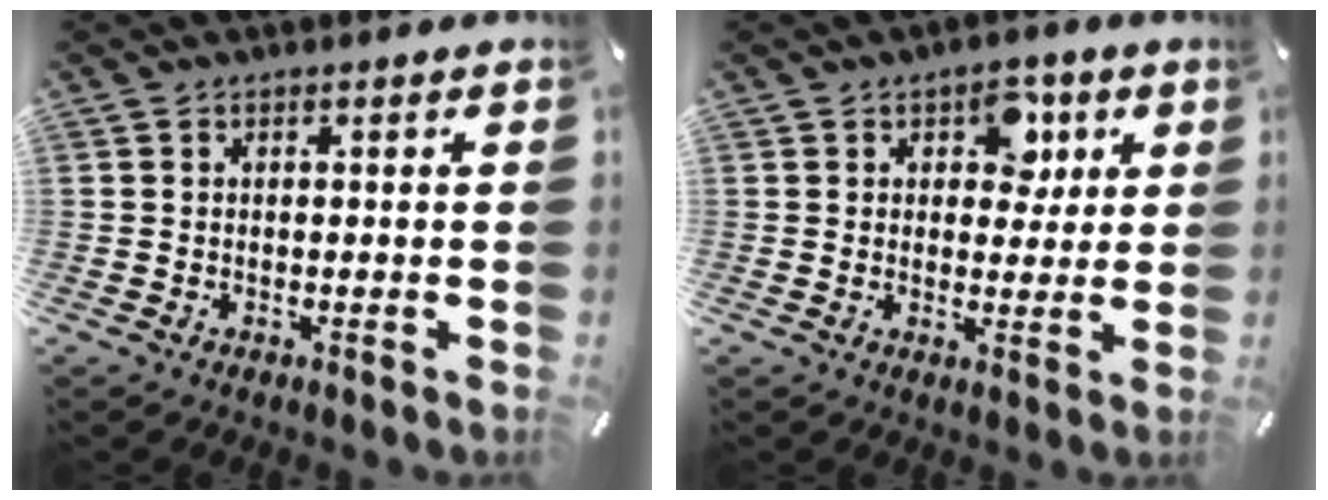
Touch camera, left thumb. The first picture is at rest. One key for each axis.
{"total": 7.7, "fx": 2.8, "fy": 5.6, "fz": 4.5, "tx": -0.039, "ty": -0.008, "tz": 0.039}